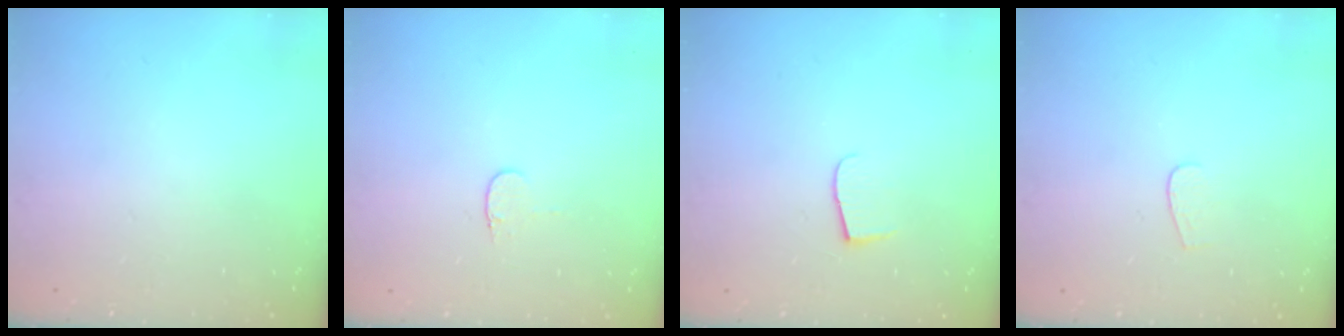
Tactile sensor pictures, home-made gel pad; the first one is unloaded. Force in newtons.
{"total": 3.4, "press": 3.3, "slide": 0.4}
{"total": 5.5, "press": 5.5, "slide": 0.6}
{"total": 4.0, "press": 4.0, "slide": 0.4}